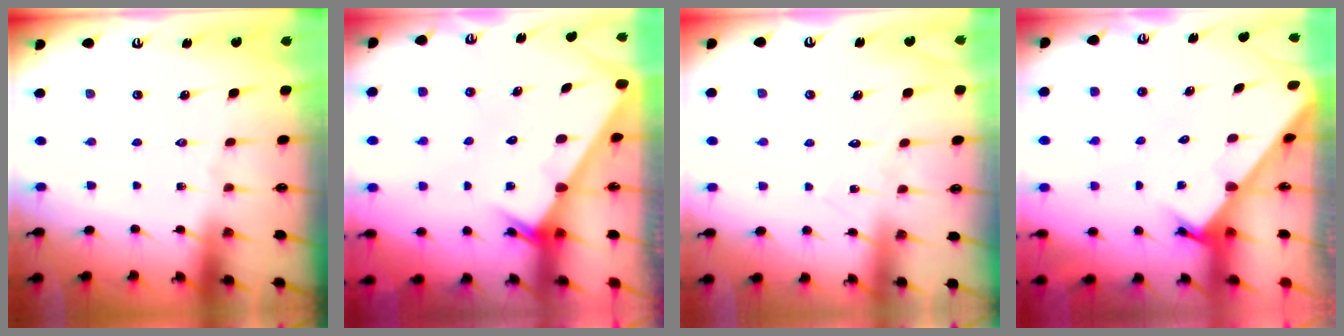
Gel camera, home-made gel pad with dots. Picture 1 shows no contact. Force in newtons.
{"total": 2.3, "press": 2.3, "slide": 0.1}
{"total": 5.4, "press": 5.4, "slide": 0.4}
{"total": 2.2, "press": 2.2, "slide": 0.2}